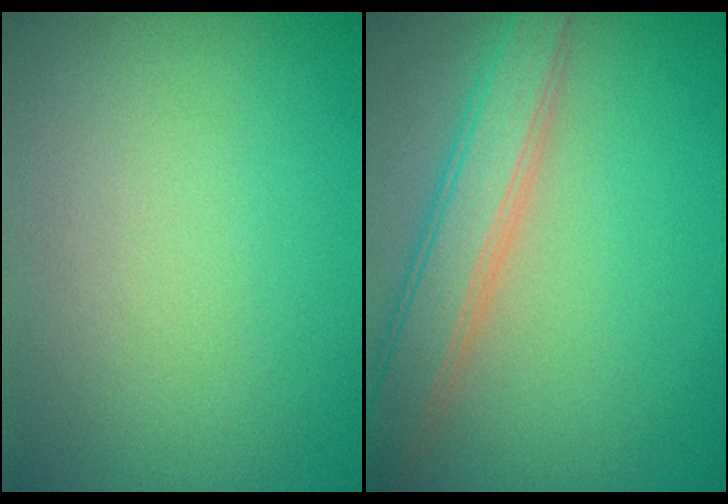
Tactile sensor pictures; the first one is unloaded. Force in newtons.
{"total": 4.7, "press": 4.7, "slide": 0.4}